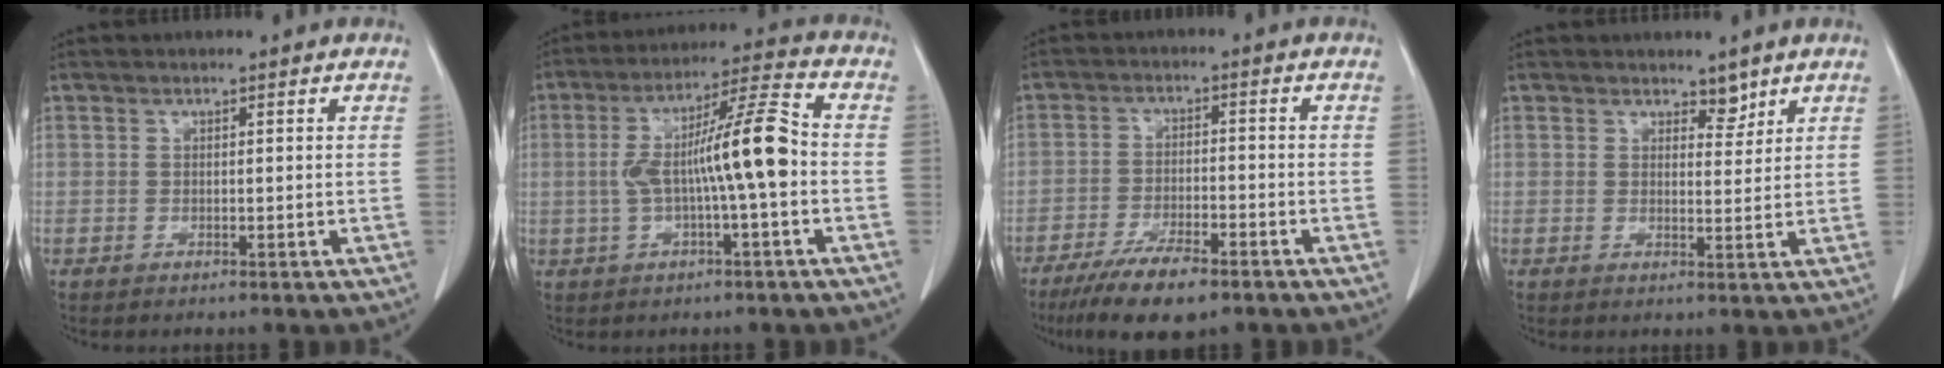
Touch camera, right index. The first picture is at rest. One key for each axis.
{"total": 11.4, "fx": -1.0, "fy": 0.6, "fz": 11.3, "tx": -0.203, "ty": 0.027, "tz": -0.022}
{"total": 9.1, "fx": -6.5, "fy": 2.0, "fz": 6.0, "tx": -0.105, "ty": -0.017, "tz": -0.110}
{"total": 2.4, "fx": 1.9, "fy": 1.1, "fz": 0.8, "tx": -0.006, "ty": -0.005, "tz": 0.028}